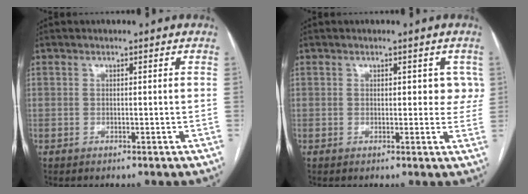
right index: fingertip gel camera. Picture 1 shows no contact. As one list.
[{"total": 3.5, "force": [1.1, 2.2, 2.5], "torque": [-0.013, 0.006, 0.009]}]